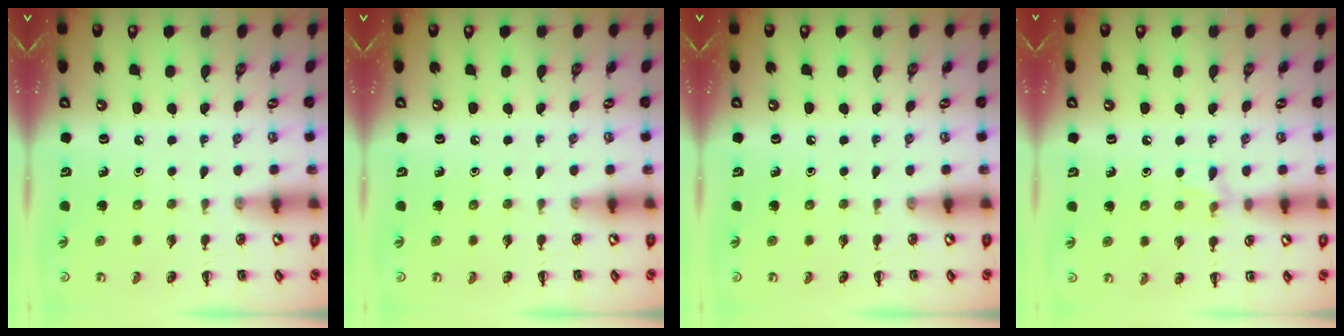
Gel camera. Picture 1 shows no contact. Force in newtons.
{"total": 0.0}
{"total": 0.0}
{"total": 5.5, "press": 5.2, "slide": 2.0}